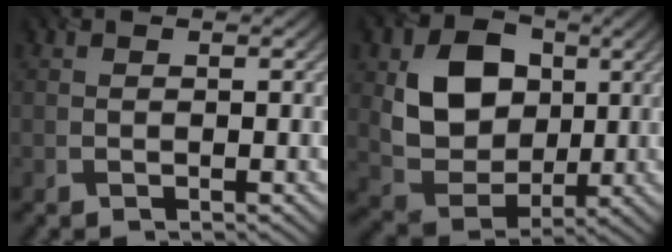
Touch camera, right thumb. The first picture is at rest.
{"total": 10.7, "force": [2.3, 8.2, 6.5], "torque": [-0.142, -0.004, 0.038]}